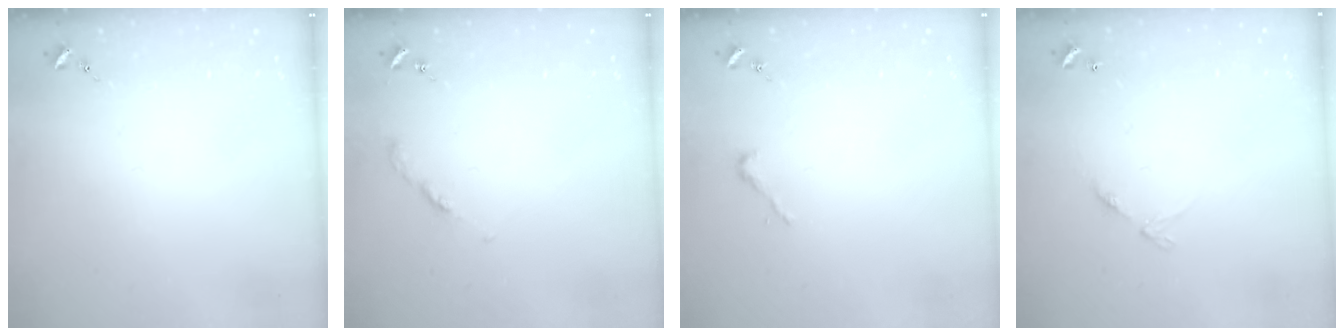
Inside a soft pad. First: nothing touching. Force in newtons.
{"total": 2.7, "press": 2.6, "slide": 0.3}
{"total": 2.5, "press": 2.5, "slide": 0.2}
{"total": 6.2, "press": 6.2, "slide": 0.7}